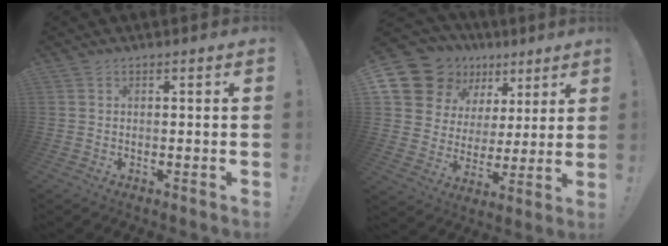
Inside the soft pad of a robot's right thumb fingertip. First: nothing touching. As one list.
[{"total": 16.3, "force": [9.4, 11.8, 6.2], "torque": [-0.107, -0.051, 0.194]}]